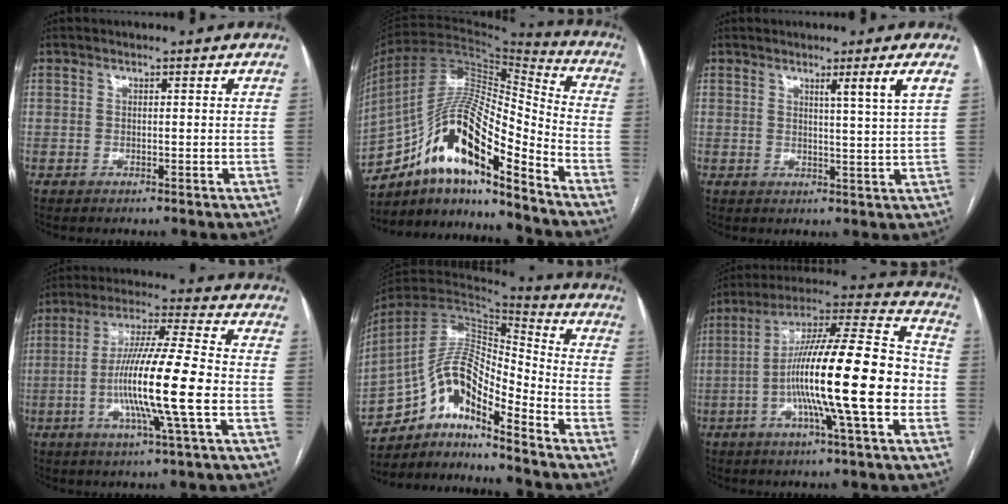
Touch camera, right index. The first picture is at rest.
{"total": 17.8, "force": [-11.0, 3.2, 13.7], "torque": [-0.257, 0.021, -0.188]}
{"total": 3.9, "force": [2.0, -1.8, 2.9], "torque": [-0.045, -0.019, 0.038]}
{"total": 14.6, "force": [-3.0, -0.4, 14.3], "torque": [-0.266, -0.006, -0.063]}
{"total": 14.6, "force": [-11.1, 2.6, 9.2], "torque": [-0.169, 0.030, -0.200]}
{"total": 21.9, "force": [-4.2, 1.4, 21.5], "torque": [-0.345, 0.008, -0.075]}